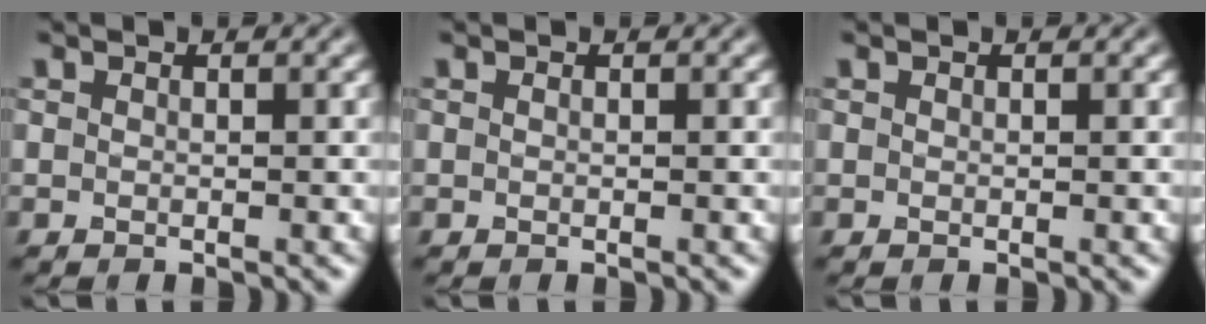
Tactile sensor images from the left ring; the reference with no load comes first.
{"total": 0.0}
{"total": 0.0}